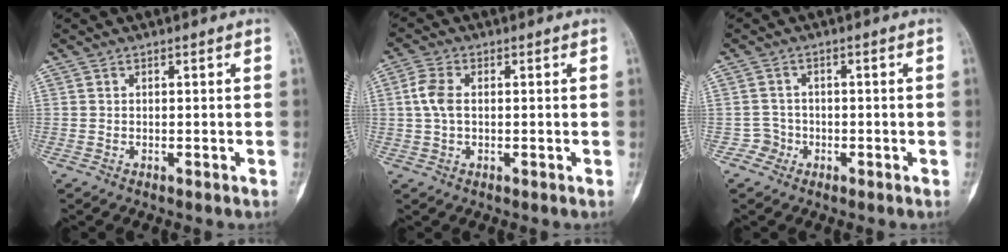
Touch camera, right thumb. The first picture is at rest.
{"total": 4.7, "force": [0.4, 2.7, 3.8], "torque": [-0.094, 0.010, 0.003]}
{"total": 2.4, "force": [-1.1, 2.1, -0.4], "torque": [0.022, 0.011, -0.028]}